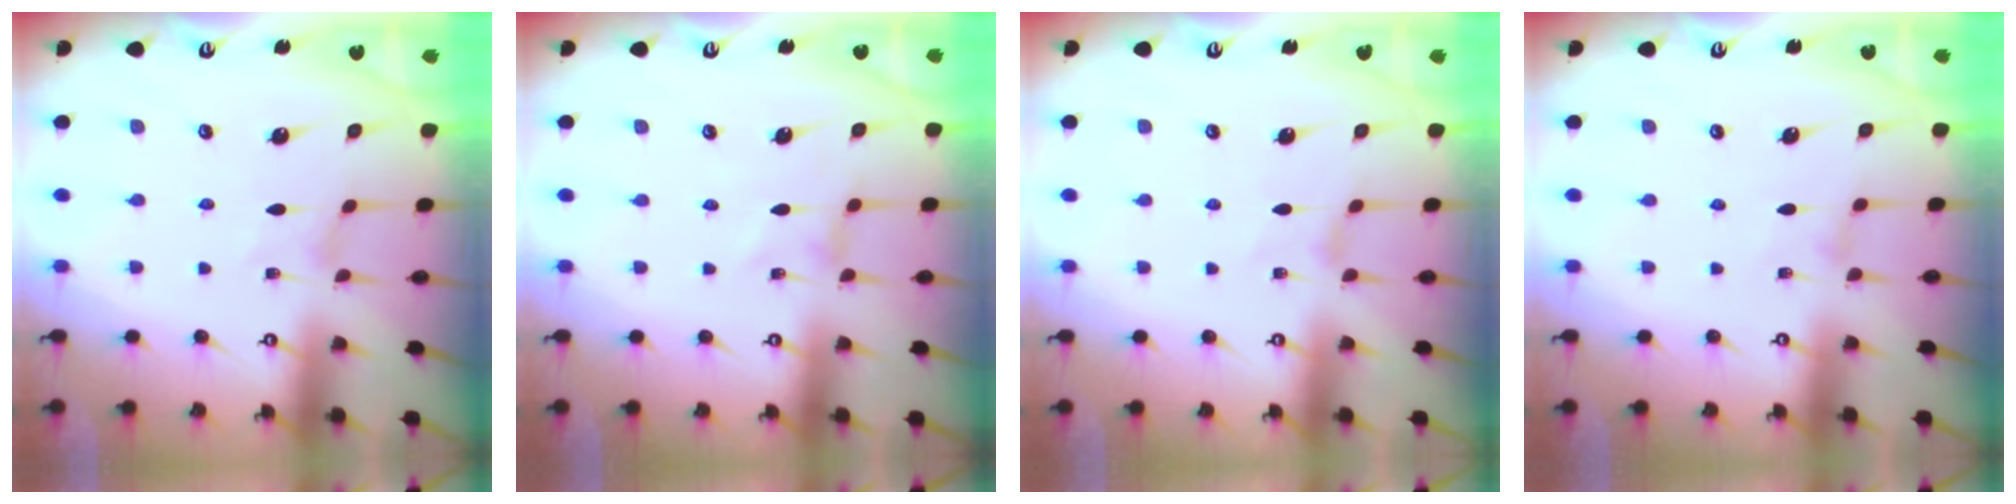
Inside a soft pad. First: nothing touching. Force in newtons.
{"total": 1.5, "press": 1.5, "slide": 0.3}
{"total": 0.9, "press": 0.8, "slide": 0.4}
{"total": 0.6, "press": 0.5, "slide": 0.3}